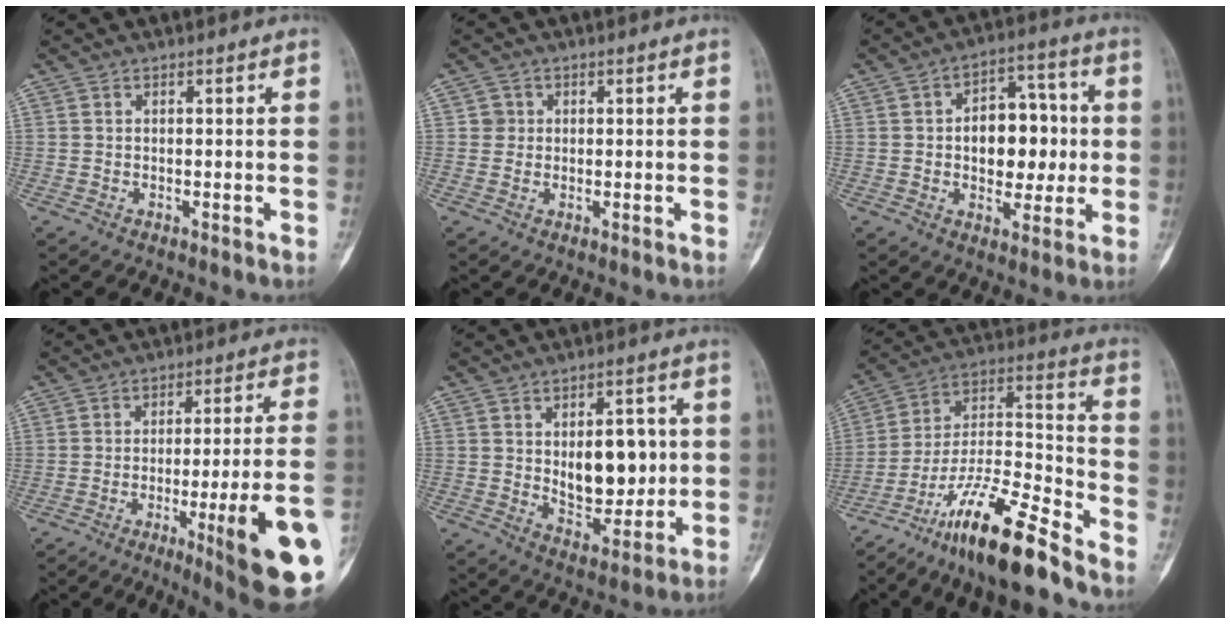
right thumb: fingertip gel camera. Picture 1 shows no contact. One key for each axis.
{"total": 1.9, "fx": 0.4, "fy": 1.9, "fz": 0.1, "tx": 0.011, "ty": 0.003, "tz": 0.002}
{"total": 14.3, "fx": 0.4, "fy": 9.1, "fz": 11.0, "tx": -0.110, "ty": 0.026, "tz": 0.009}
{"total": 19.1, "fx": -6.7, "fy": 2.0, "fz": 17.8, "tx": -0.201, "ty": 0.007, "tz": -0.089}
{"total": 12.6, "fx": 1.2, "fy": 7.3, "fz": 10.3, "tx": -0.104, "ty": -0.016, "tz": 0.031}
{"total": 18.8, "fx": -14.0, "fy": 3.0, "fz": 12.2, "tx": -0.231, "ty": 0.082, "tz": -0.251}